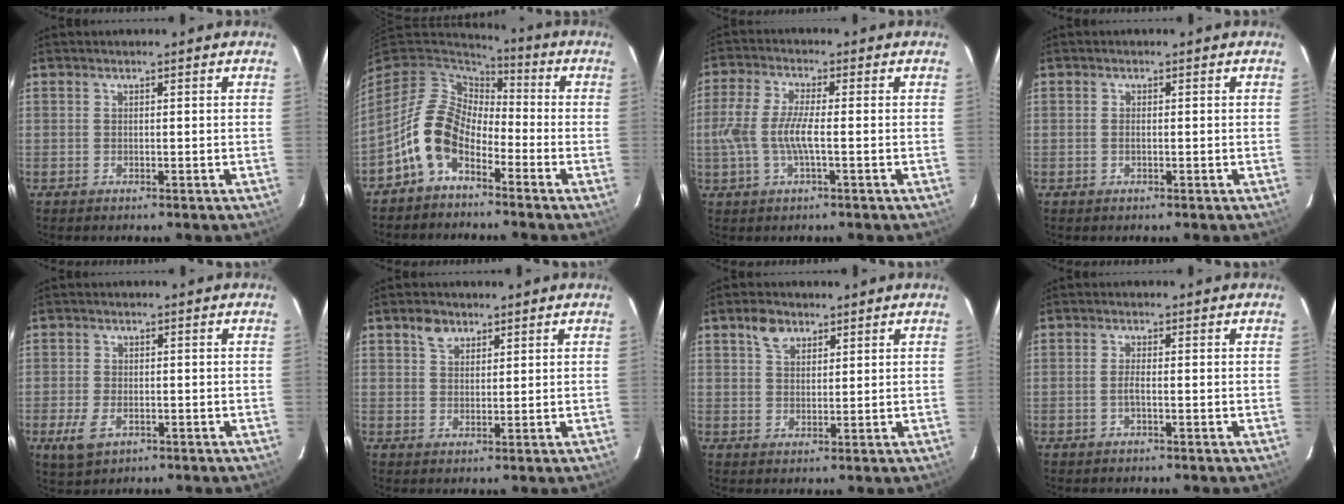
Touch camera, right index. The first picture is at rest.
{"total": 11.3, "force": [-5.4, 7.1, 7.0], "torque": [-0.143, 0.013, -0.113]}
{"total": 7.7, "force": [-1.2, 1.6, 7.4], "torque": [-0.157, -0.001, -0.025]}
{"total": 0.9, "force": [-0.1, 0.3, 0.9], "torque": [-0.019, 0.001, -0.003]}
{"total": 5.2, "force": [-2.3, 3.0, 3.5], "torque": [-0.084, -0.012, -0.038]}
{"total": 3.4, "force": [2.1, 2.2, 1.4], "torque": [-0.021, 0.010, 0.039]}
{"total": 4.1, "force": [2.5, 2.6, 2.0], "torque": [-0.033, 0.011, 0.047]}
{"total": 1.8, "force": [-0.5, 0.2, 1.7], "torque": [-0.035, 0.001, -0.011]}